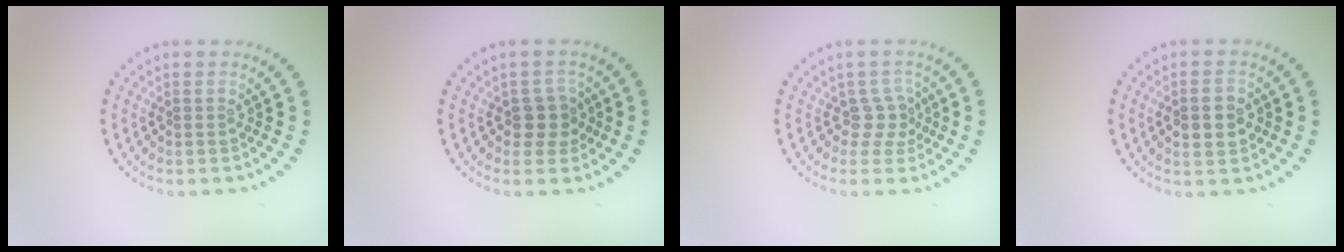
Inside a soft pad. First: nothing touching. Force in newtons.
{"total": 2.2, "press": 2.1, "slide": 0.8}
{"total": 2.2, "press": 1.6, "slide": 1.5}
{"total": 2.9, "press": 2.9, "slide": 0.1}